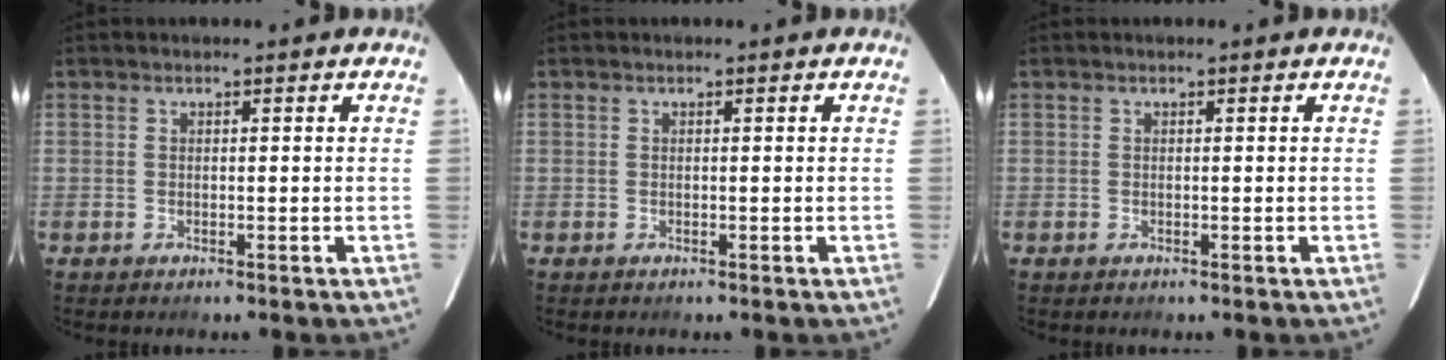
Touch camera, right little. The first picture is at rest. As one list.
[{"total": 0.0}, {"total": 0.0}]